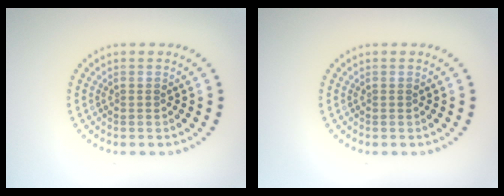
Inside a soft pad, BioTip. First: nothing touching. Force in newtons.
{"total": 0.0}